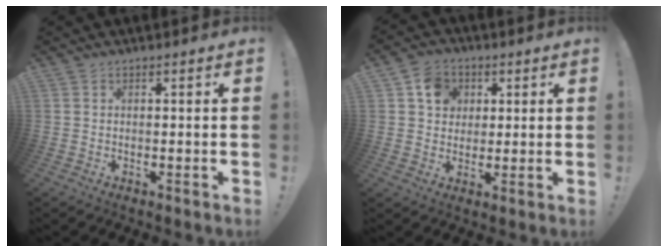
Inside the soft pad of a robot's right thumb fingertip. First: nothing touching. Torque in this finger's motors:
{"motor_torque": [0.05, 0.05, 0.04, 0.04, 0.01]}